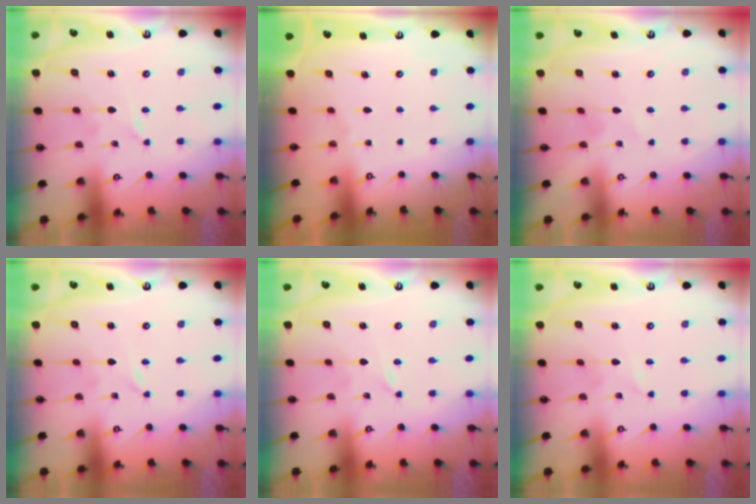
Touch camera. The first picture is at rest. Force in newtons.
{"total": 0.0}
{"total": 3.3, "press": 3.3, "slide": 0.5}
{"total": 0.0}
{"total": 0.0}
{"total": 0.7, "press": 0.6, "slide": 0.1}